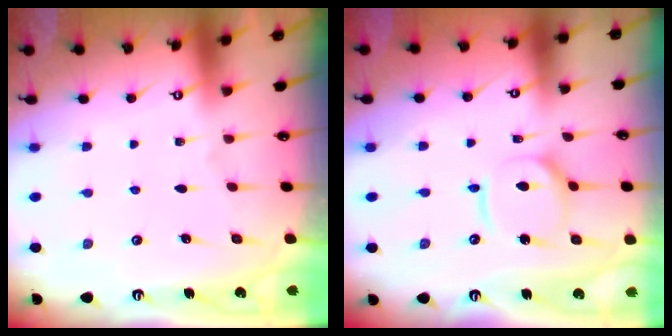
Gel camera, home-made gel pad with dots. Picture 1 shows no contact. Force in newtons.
{"total": 10.4, "press": 10.4, "slide": 1.1}